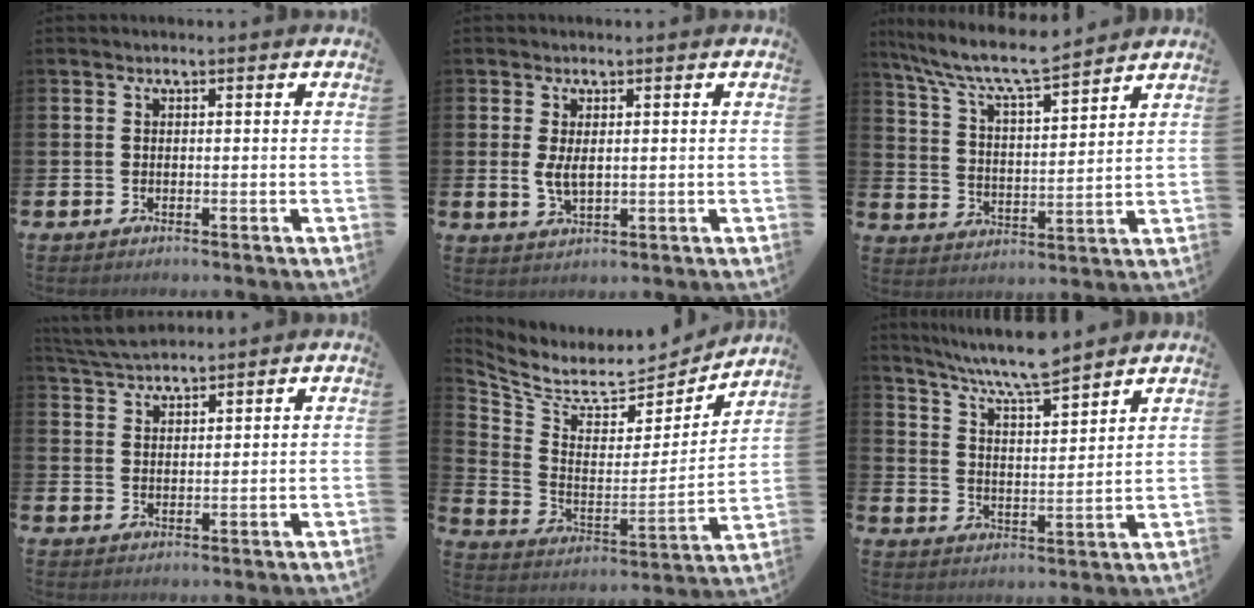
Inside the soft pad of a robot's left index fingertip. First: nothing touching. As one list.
[{"total": 2.8, "force": [0.7, 1.3, 2.3], "torque": [-0.038, 0.001, 0.010]}, {"total": 8.6, "force": [7.8, 1.1, 3.4], "torque": [-0.101, -0.047, 0.136]}, {"total": 4.4, "force": [4.3, 0.6, 0.8], "torque": [-0.025, -0.017, 0.079]}, {"total": 7.5, "force": [6.7, 2.7, 2.2], "torque": [-0.086, -0.056, 0.112]}, {"total": 7.9, "force": [7.4, 0.2, 2.8], "torque": [-0.083, -0.044, 0.130]}]